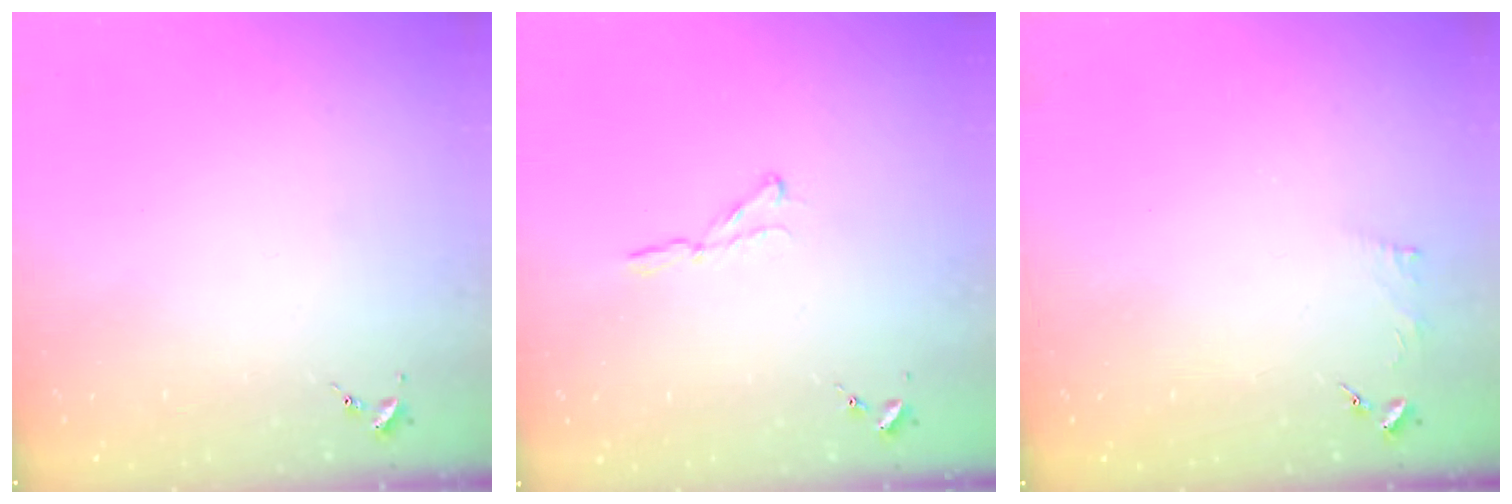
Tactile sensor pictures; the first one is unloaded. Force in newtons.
{"total": 3.1, "press": 3.1, "slide": 0.3}
{"total": 2.4, "press": 2.4, "slide": 0.3}